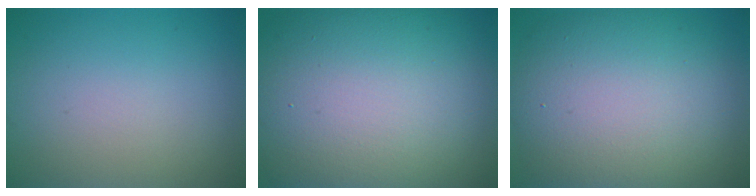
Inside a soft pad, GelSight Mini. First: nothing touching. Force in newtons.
{"total": 19.0, "press": 19.0, "slide": 0.6}
{"total": 12.9, "press": 12.9, "slide": 0.7}